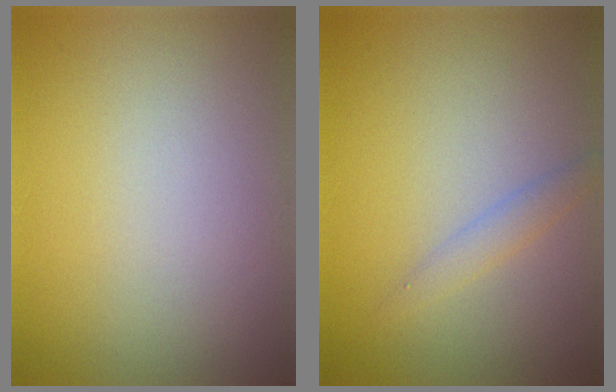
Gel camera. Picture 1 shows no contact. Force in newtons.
{"total": 1.3, "press": 1.3, "slide": 0.0}